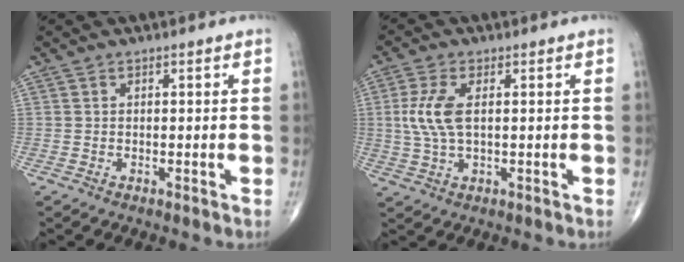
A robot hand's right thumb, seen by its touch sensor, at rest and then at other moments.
{"total": 6.8, "force": [1.0, 2.9, 6.1], "torque": [-0.151, 0.001, 0.020]}